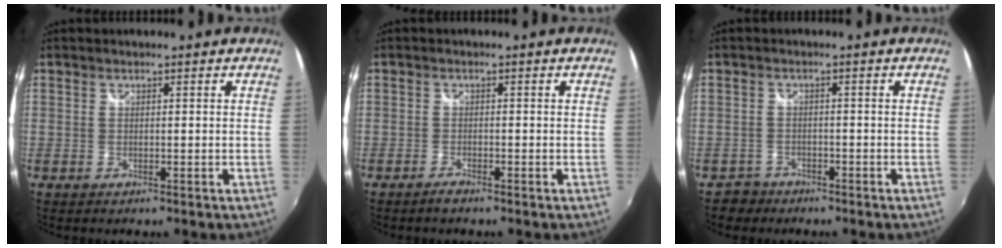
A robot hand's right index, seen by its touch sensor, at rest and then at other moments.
{"total": 1.4, "force": [-1.3, 0.3, 0.5], "torque": [-0.016, -0.004, -0.029]}
{"total": 3.2, "force": [-2.3, 2.1, -0.3], "torque": [-0.008, 0.006, -0.042]}